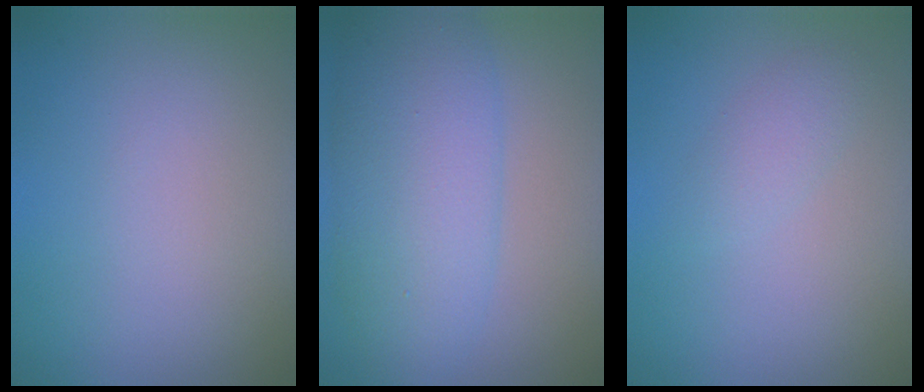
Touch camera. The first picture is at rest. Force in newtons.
{"total": 7.7, "press": 7.7, "slide": 0.3}
{"total": 1.5, "press": 1.5, "slide": 0.1}